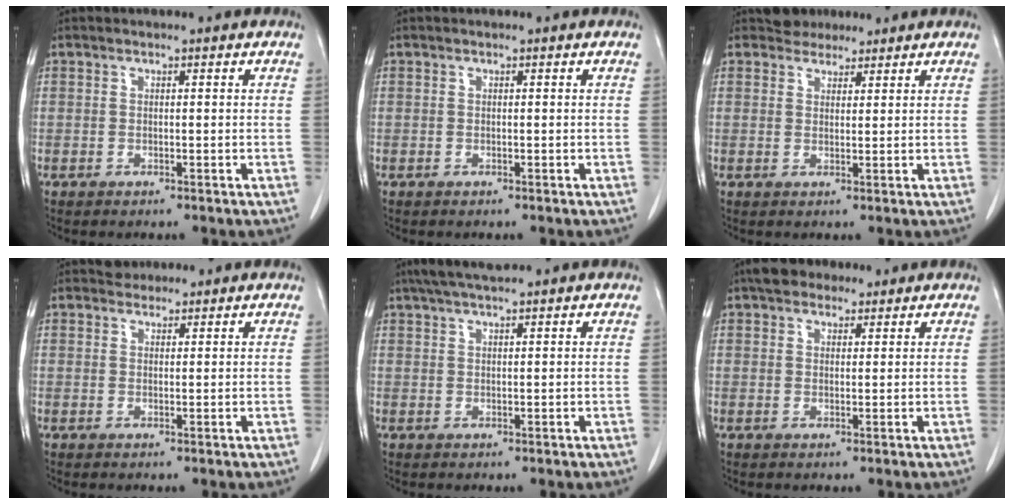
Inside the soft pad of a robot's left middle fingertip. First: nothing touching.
{"total": 0.0}
{"total": 2.8, "force": [2.4, 1.4, -0.2], "torque": [0.004, 0.011, 0.037]}
{"total": 1.6, "force": [1.4, 0.7, -0.2], "torque": [0.003, 0.008, 0.022]}
{"total": 4.6, "force": [3.8, 0.1, 2.7], "torque": [-0.048, 0.022, 0.069]}
{"total": 4.9, "force": [3.7, 2.6, 1.8], "torque": [-0.031, 0.024, 0.065]}